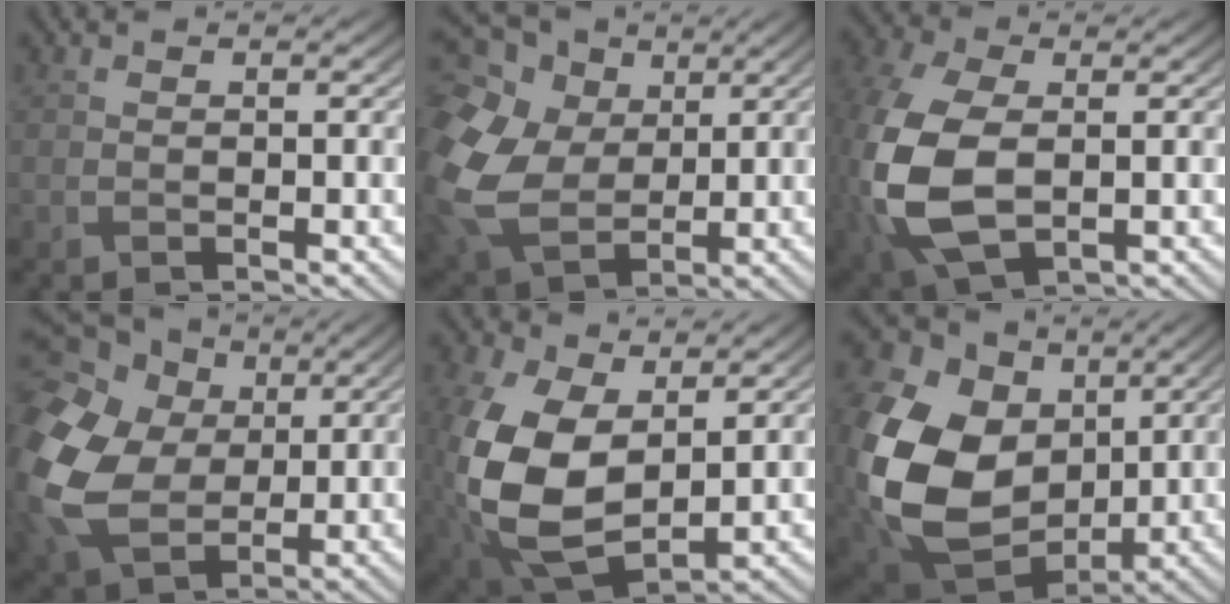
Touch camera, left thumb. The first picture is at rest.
{"total": 16.0, "force": [3.8, 12.1, 9.8], "torque": [-0.298, 0.000, 0.105]}
{"total": 13.9, "force": [-0.9, 9.1, 10.5], "torque": [-0.307, -0.032, 0.003]}
{"total": 19.2, "force": [4.4, 15.1, 11.0], "torque": [-0.344, 0.012, 0.110]}
{"total": 14.1, "force": [0.6, 9.1, 10.8], "torque": [-0.277, -0.018, 0.022]}
{"total": 19.1, "force": [0.9, 14.5, 12.4], "torque": [-0.324, -0.037, 0.050]}